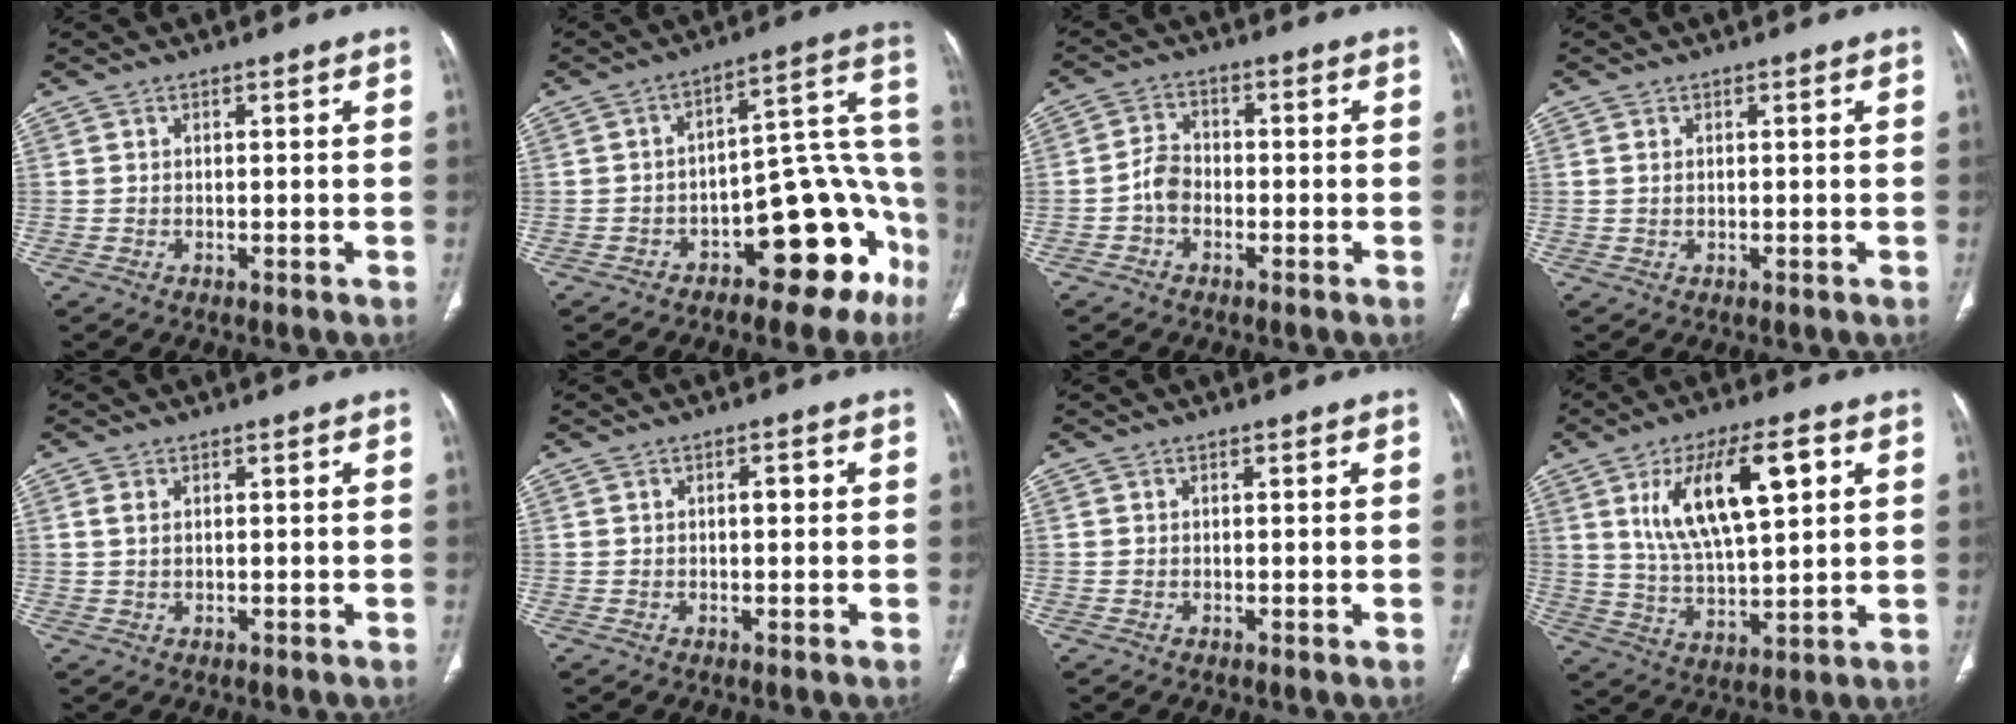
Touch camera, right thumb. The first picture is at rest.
{"total": 17.7, "force": [-9.0, 7.8, 13.0], "torque": [-0.089, 0.108, -0.120]}
{"total": 3.9, "force": [-1.4, 2.9, 2.2], "torque": [-0.030, 0.017, -0.035]}
{"total": 0.9, "force": [0.3, 0.5, 0.6], "torque": [-0.014, -0.003, 0.008]}
{"total": 1.8, "force": [0.6, 1.0, 1.3], "torque": [-0.031, -0.001, 0.014]}
{"total": 1.5, "force": [0.1, 0.7, 1.3], "torque": [-0.019, 0.004, -0.001]}
{"total": 0.0}
{"total": 16.9, "force": [5.8, 6.4, 14.5], "torque": [-0.242, -0.008, 0.107]}